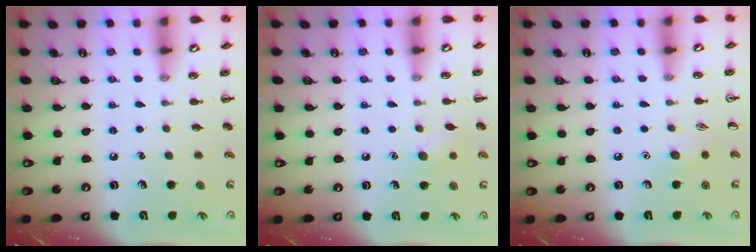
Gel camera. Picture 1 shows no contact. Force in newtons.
{"total": 7.4, "press": 7.1, "slide": 1.8}
{"total": 7.1, "press": 6.8, "slide": 2.1}